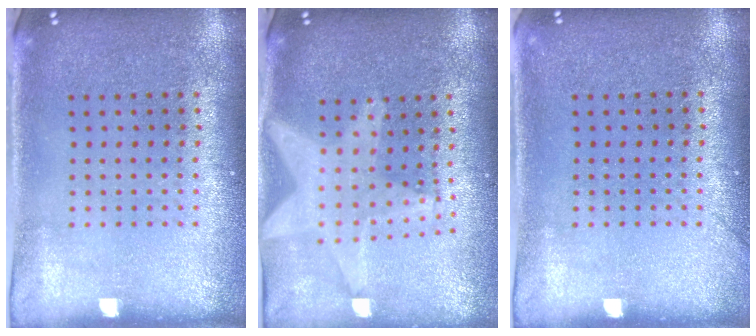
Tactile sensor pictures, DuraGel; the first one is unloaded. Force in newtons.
{"total": 2.2, "press": 1.8, "slide": 1.2}
{"total": 0.7, "press": 0.7, "slide": 0.1}